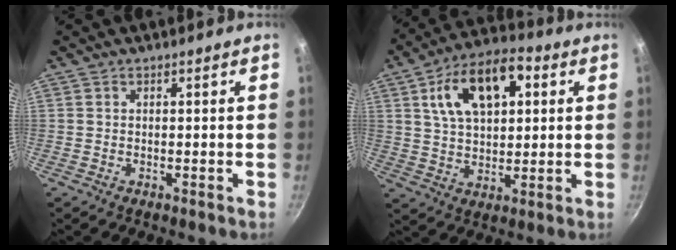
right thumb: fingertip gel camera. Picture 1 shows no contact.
{"total": 16.3, "force": [5.1, 9.3, 12.4], "torque": [-0.181, 0.009, 0.081]}